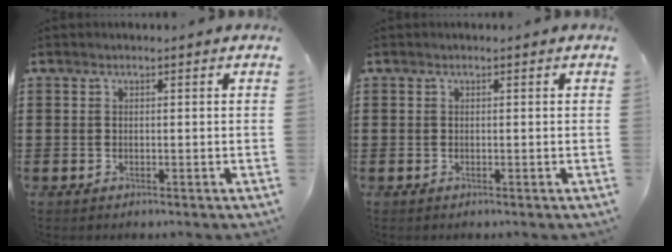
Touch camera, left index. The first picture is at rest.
{"total": 0.0}